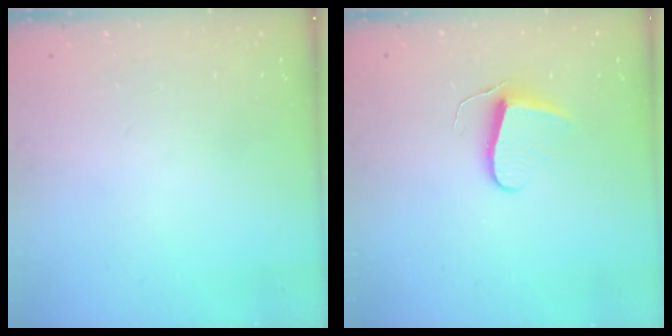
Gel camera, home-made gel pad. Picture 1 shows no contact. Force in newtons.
{"total": 7.0, "press": 7.0, "slide": 0.6}